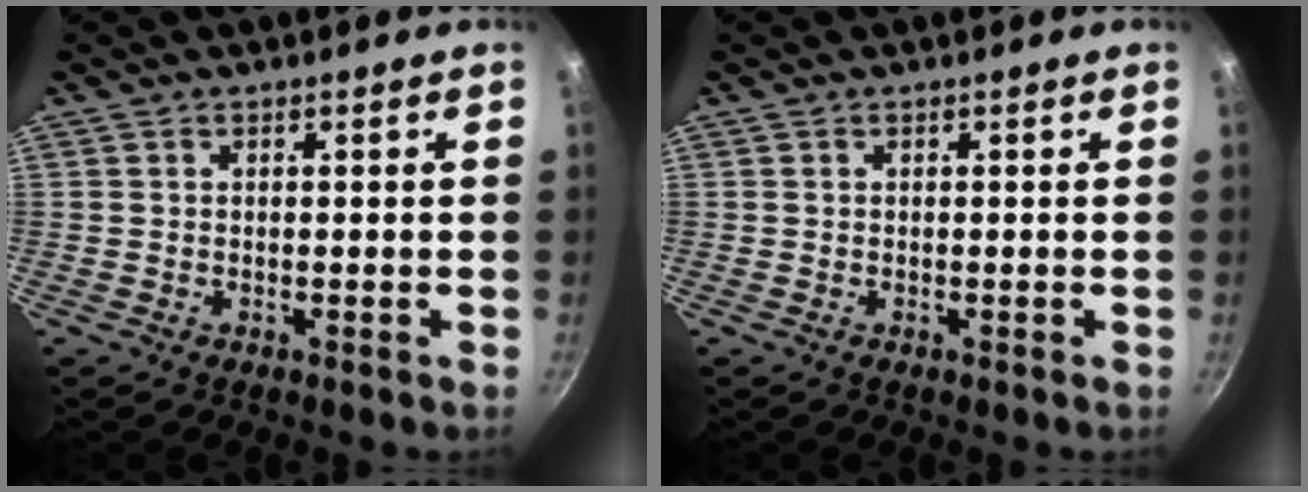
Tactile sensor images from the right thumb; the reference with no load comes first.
{"total": 0.0}